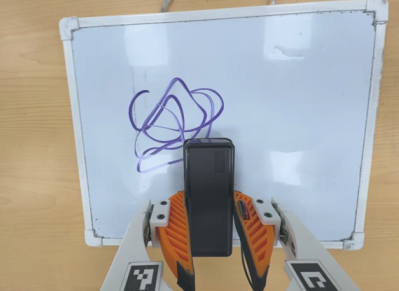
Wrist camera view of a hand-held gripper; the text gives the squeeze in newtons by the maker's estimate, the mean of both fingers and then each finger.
{"total": 3.8, "left": 2.5, "right": 5.0}